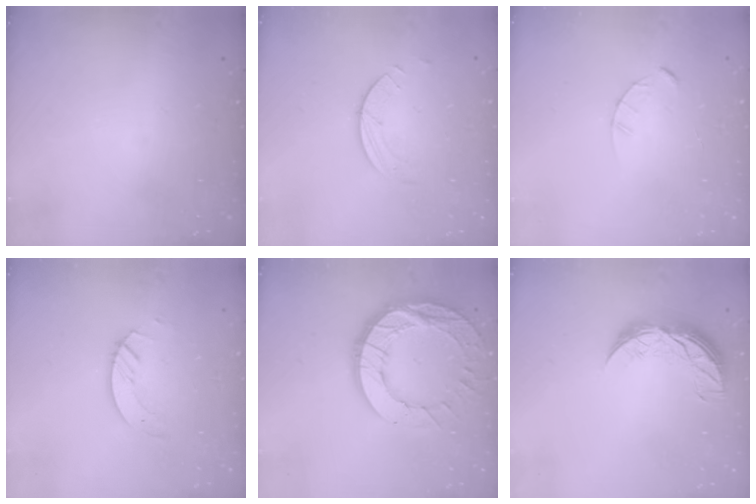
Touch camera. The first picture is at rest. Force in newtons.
{"total": 1.5, "press": 1.5, "slide": 0.1}
{"total": 2.4, "press": 2.4, "slide": 0.3}
{"total": 3.2, "press": 3.2, "slide": 0.3}
{"total": 16.0, "press": 15.9, "slide": 1.3}
{"total": 9.9, "press": 9.9, "slide": 0.5}